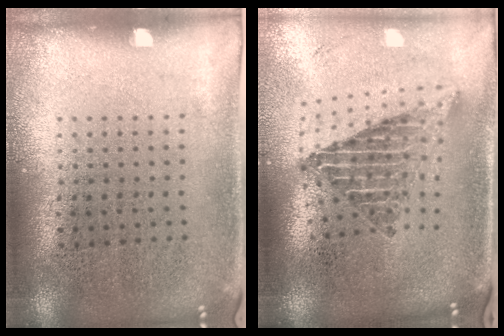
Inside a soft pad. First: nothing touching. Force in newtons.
{"total": 2.3, "press": 1.6, "slide": 1.7}